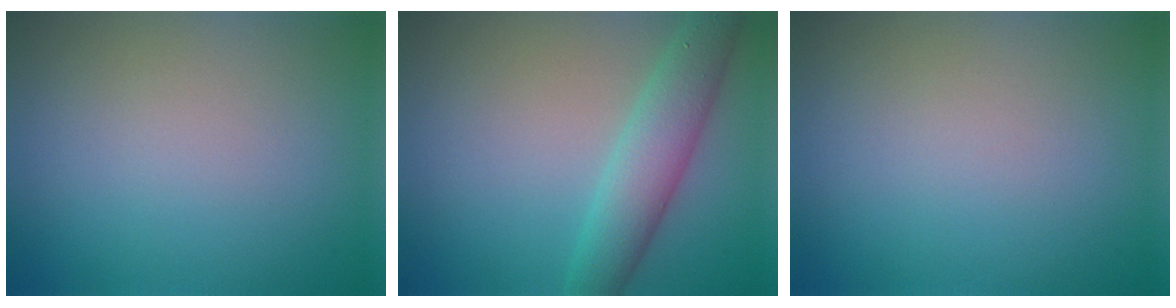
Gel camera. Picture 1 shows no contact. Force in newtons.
{"total": 4.0, "press": 4.0, "slide": 0.2}
{"total": 0.0}